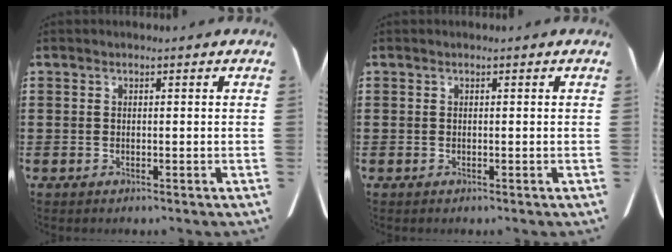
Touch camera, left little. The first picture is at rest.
{"total": 0.0}